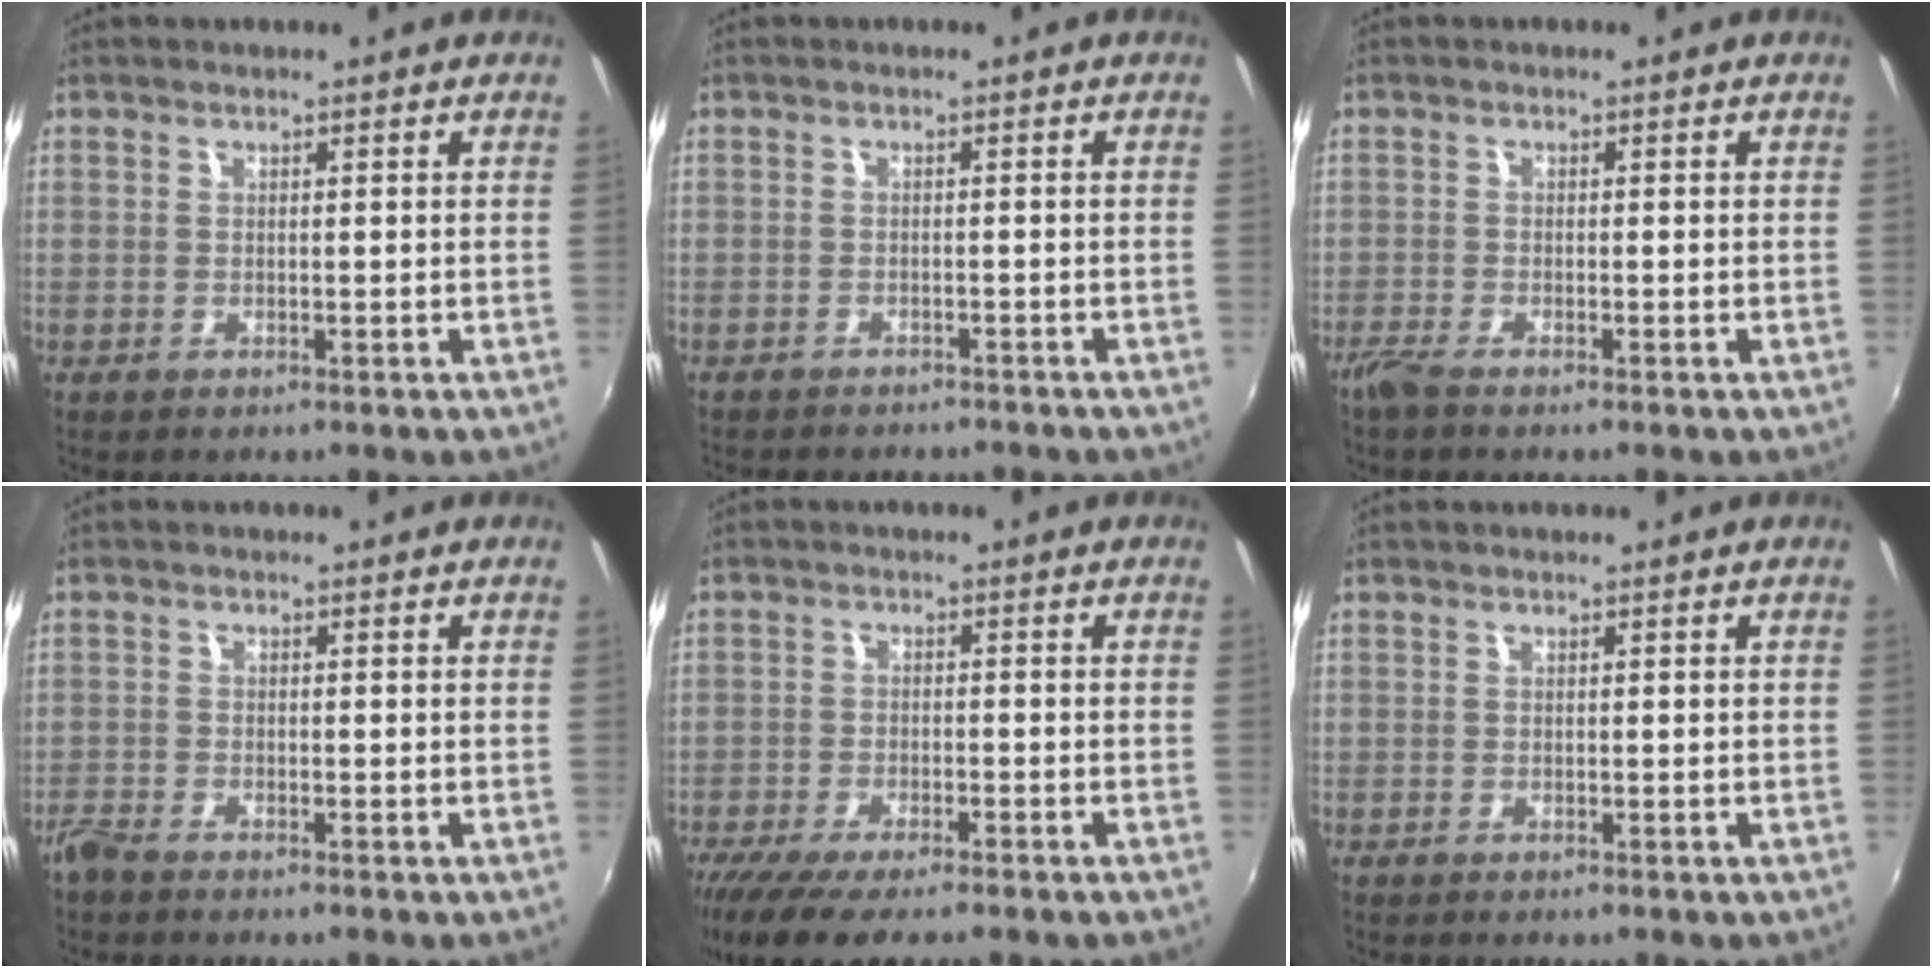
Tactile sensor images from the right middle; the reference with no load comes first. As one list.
[{"total": 5.8, "force": [-5.3, 1.5, 1.8], "torque": [-0.048, -0.014, -0.076]}, {"total": 2.3, "force": [-2.0, 0.1, 1.2], "torque": [-0.034, -0.008, -0.043]}, {"total": 2.9, "force": [-2.7, 0.6, 1.1], "torque": [-0.033, -0.012, -0.055]}, {"total": 10.6, "force": [-8.5, 1.9, 6.1], "torque": [-0.138, -0.040, -0.146]}, {"total": 0.0}]